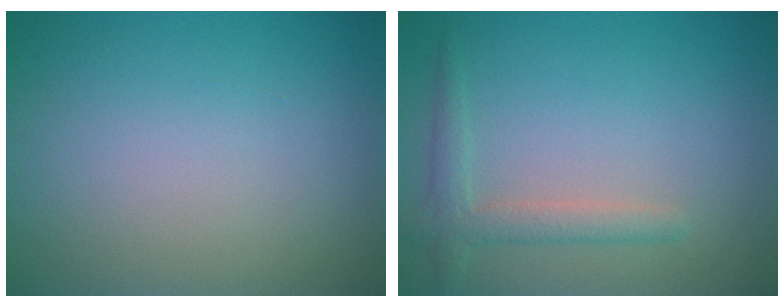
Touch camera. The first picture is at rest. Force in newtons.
{"total": 2.3, "press": 2.3, "slide": 0.2}